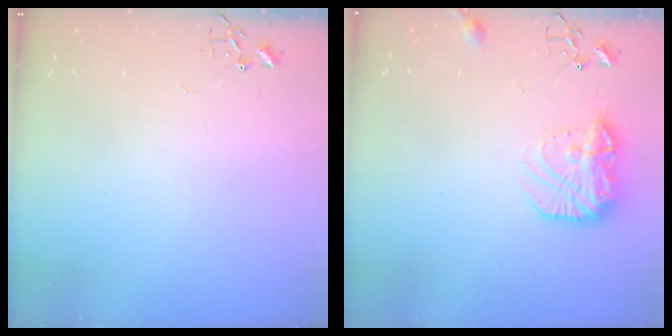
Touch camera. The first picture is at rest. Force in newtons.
{"total": 13.9, "press": 13.8, "slide": 0.8}